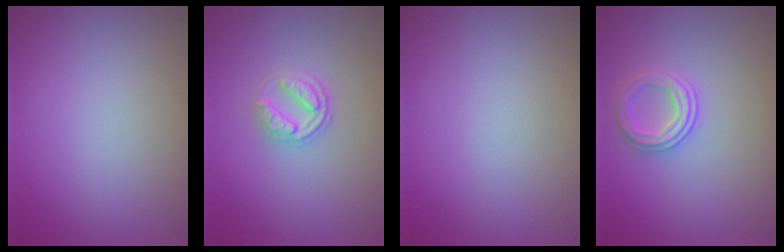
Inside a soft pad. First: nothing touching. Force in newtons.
{"total": 2.6, "press": 2.5, "slide": 0.5}
{"total": 0.0}
{"total": 2.4, "press": 2.4, "slide": 0.4}